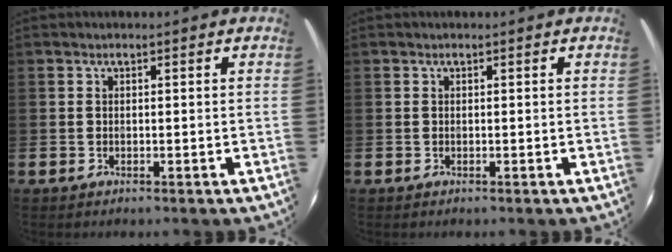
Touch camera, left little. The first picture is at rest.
{"total": 0.0}